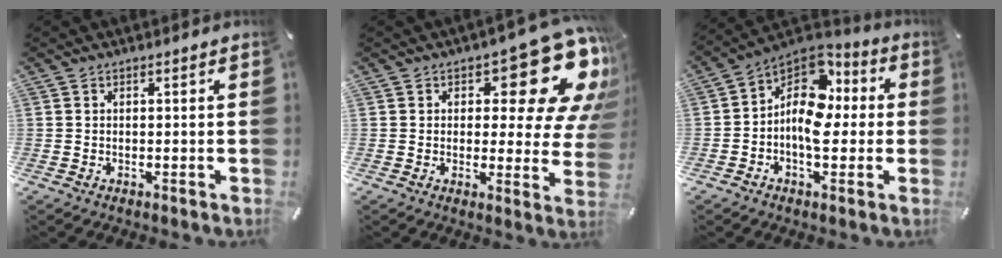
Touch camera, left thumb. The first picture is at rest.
{"total": 18.1, "force": [9.3, 7.8, 13.5], "torque": [-0.154, -0.069, 0.148]}
{"total": 12.8, "force": [0.3, 9.1, 9.0], "torque": [-0.173, -0.015, 0.002]}